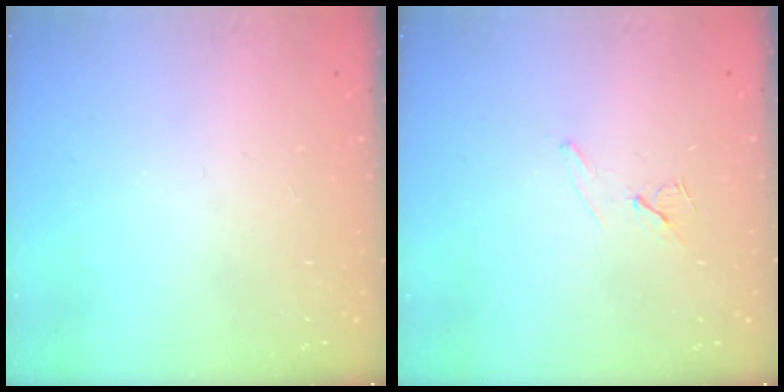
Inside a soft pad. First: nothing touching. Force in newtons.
{"total": 6.7, "press": 6.0, "slide": 3.0}